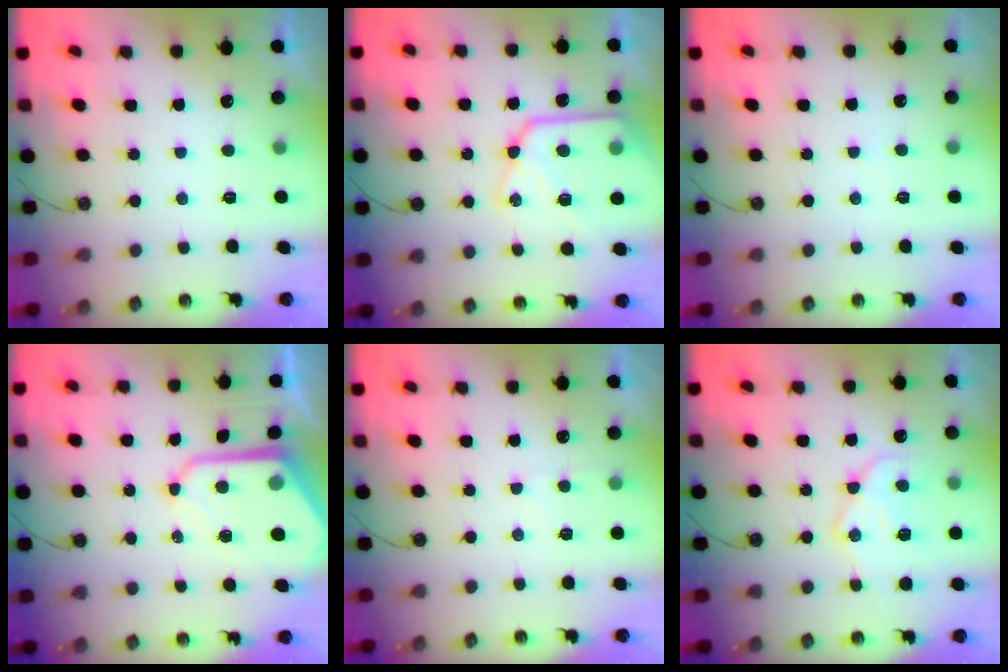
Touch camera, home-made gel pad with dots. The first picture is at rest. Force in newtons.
{"total": 19.8, "press": 19.7, "slide": 1.9}
{"total": 2.3, "press": 2.2, "slide": 0.4}
{"total": 12.2, "press": 12.2, "slide": 1.1}
{"total": 3.9, "press": 3.9, "slide": 0.5}
{"total": 14.8, "press": 14.7, "slide": 1.5}